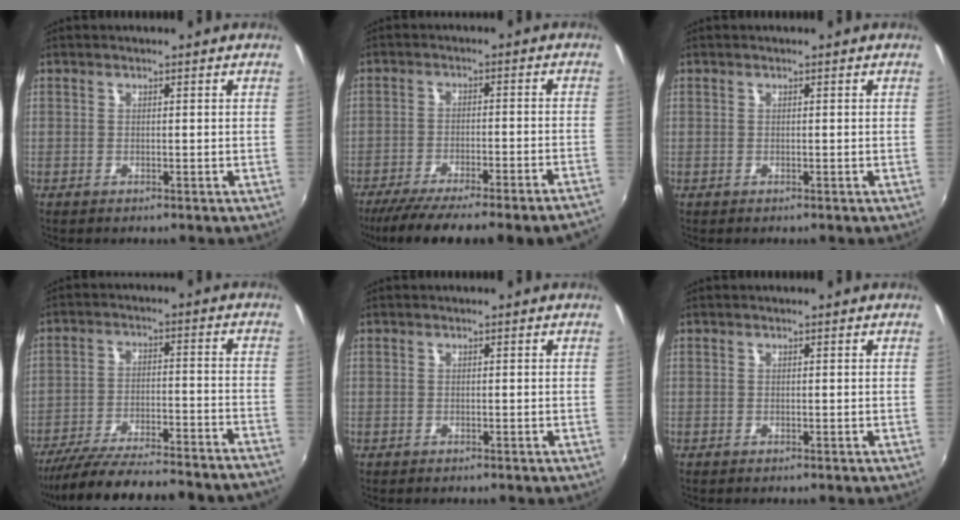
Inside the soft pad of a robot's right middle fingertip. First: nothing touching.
{"total": 16.2, "force": [-13.9, -0.2, 8.3], "torque": [-0.142, -0.040, -0.198]}
{"total": 0.0}
{"total": 25.5, "force": [-23.0, 1.5, 10.8], "torque": [-0.194, -0.059, -0.329]}
{"total": 0.0}
{"total": 0.0}